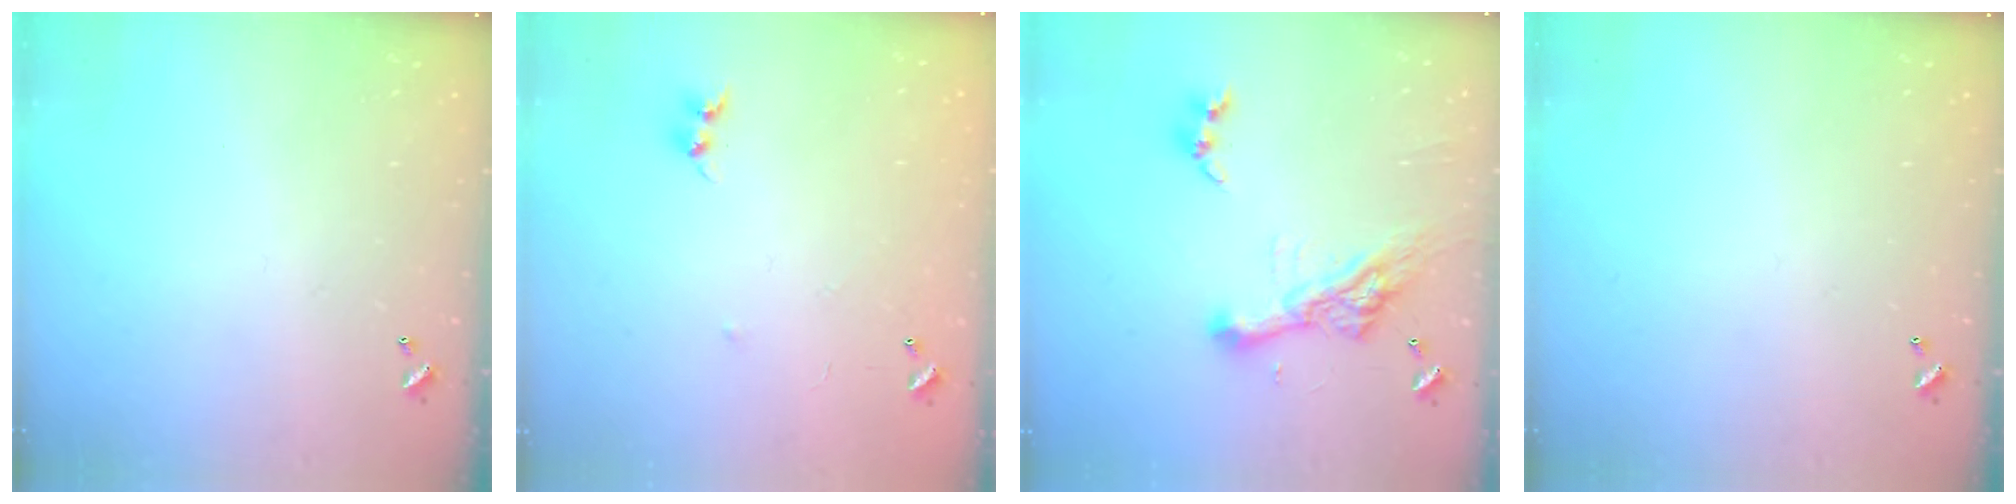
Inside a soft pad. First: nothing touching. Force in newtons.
{"total": 6.4, "press": 6.3, "slide": 0.6}
{"total": 11.0, "press": 10.9, "slide": 1.4}
{"total": 0.0}